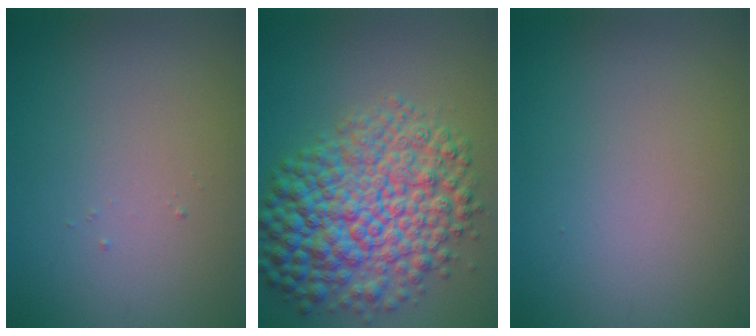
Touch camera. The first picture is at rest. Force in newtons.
{"total": 10.8, "press": 10.8, "slide": 0.2}
{"total": 0.0}